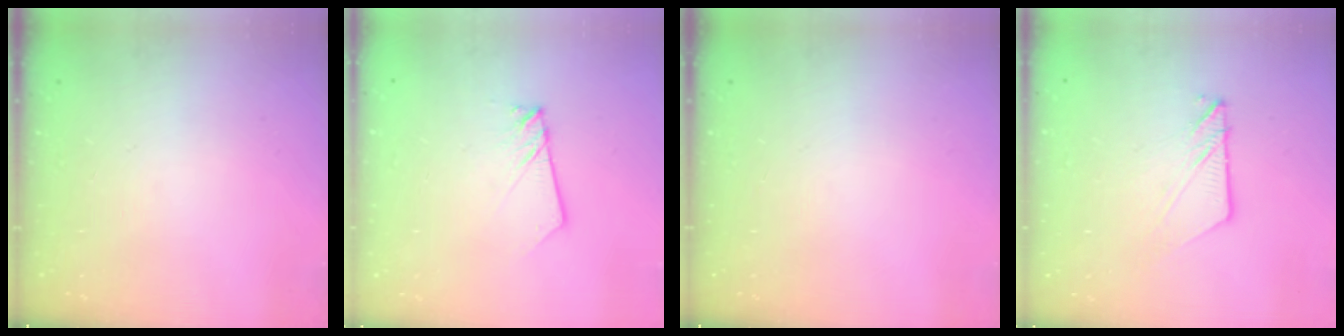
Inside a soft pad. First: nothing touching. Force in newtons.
{"total": 2.0, "press": 2.0, "slide": 0.2}
{"total": 0.0}
{"total": 7.9, "press": 7.8, "slide": 0.4}